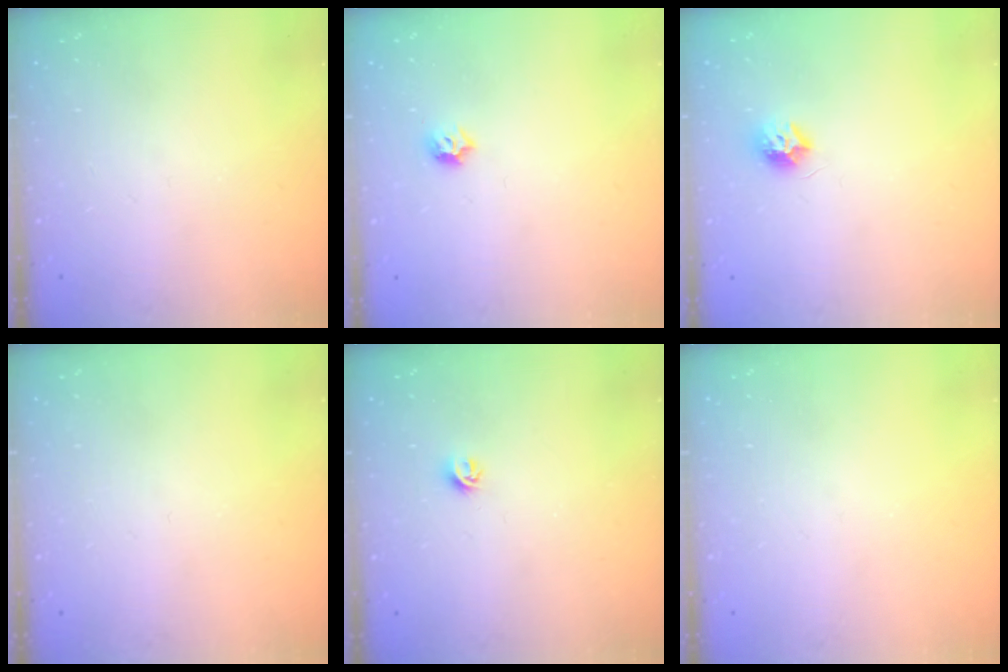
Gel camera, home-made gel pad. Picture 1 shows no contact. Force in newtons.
{"total": 4.0, "press": 3.9, "slide": 0.8}
{"total": 7.6, "press": 7.6, "slide": 0.2}
{"total": 0.0}
{"total": 4.2, "press": 4.1, "slide": 0.7}
{"total": 0.0}